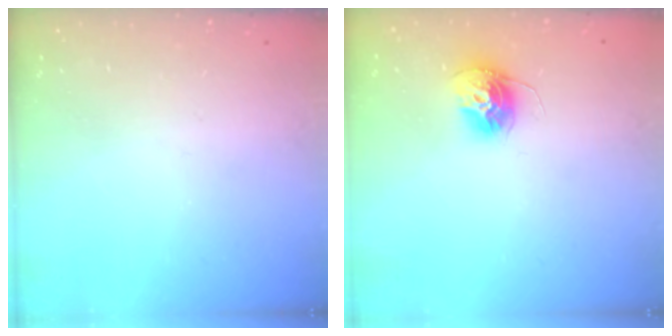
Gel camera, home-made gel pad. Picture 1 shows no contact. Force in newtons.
{"total": 12.1, "press": 12.1, "slide": 1.1}